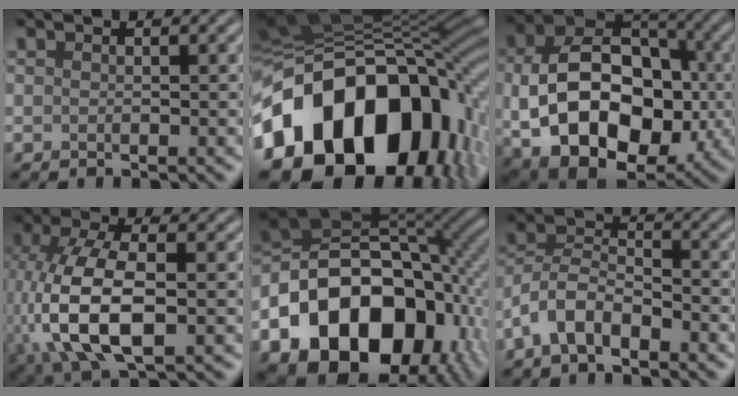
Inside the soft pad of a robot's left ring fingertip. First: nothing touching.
{"total": 20.0, "force": [-4.6, 14.0, 13.5], "torque": [-0.247, -0.005, -0.082]}
{"total": 14.5, "force": [-2.3, 9.8, 10.5], "torque": [-0.169, -0.014, -0.042]}
{"total": 10.2, "force": [-1.9, 4.8, 8.8], "torque": [-0.192, -0.004, -0.043]}
{"total": 19.5, "force": [-7.6, 14.0, 11.1], "torque": [-0.196, -0.005, -0.123]}
{"total": 4.7, "force": [-2.9, 2.4, 2.9], "torque": [-0.054, 0.010, -0.066]}